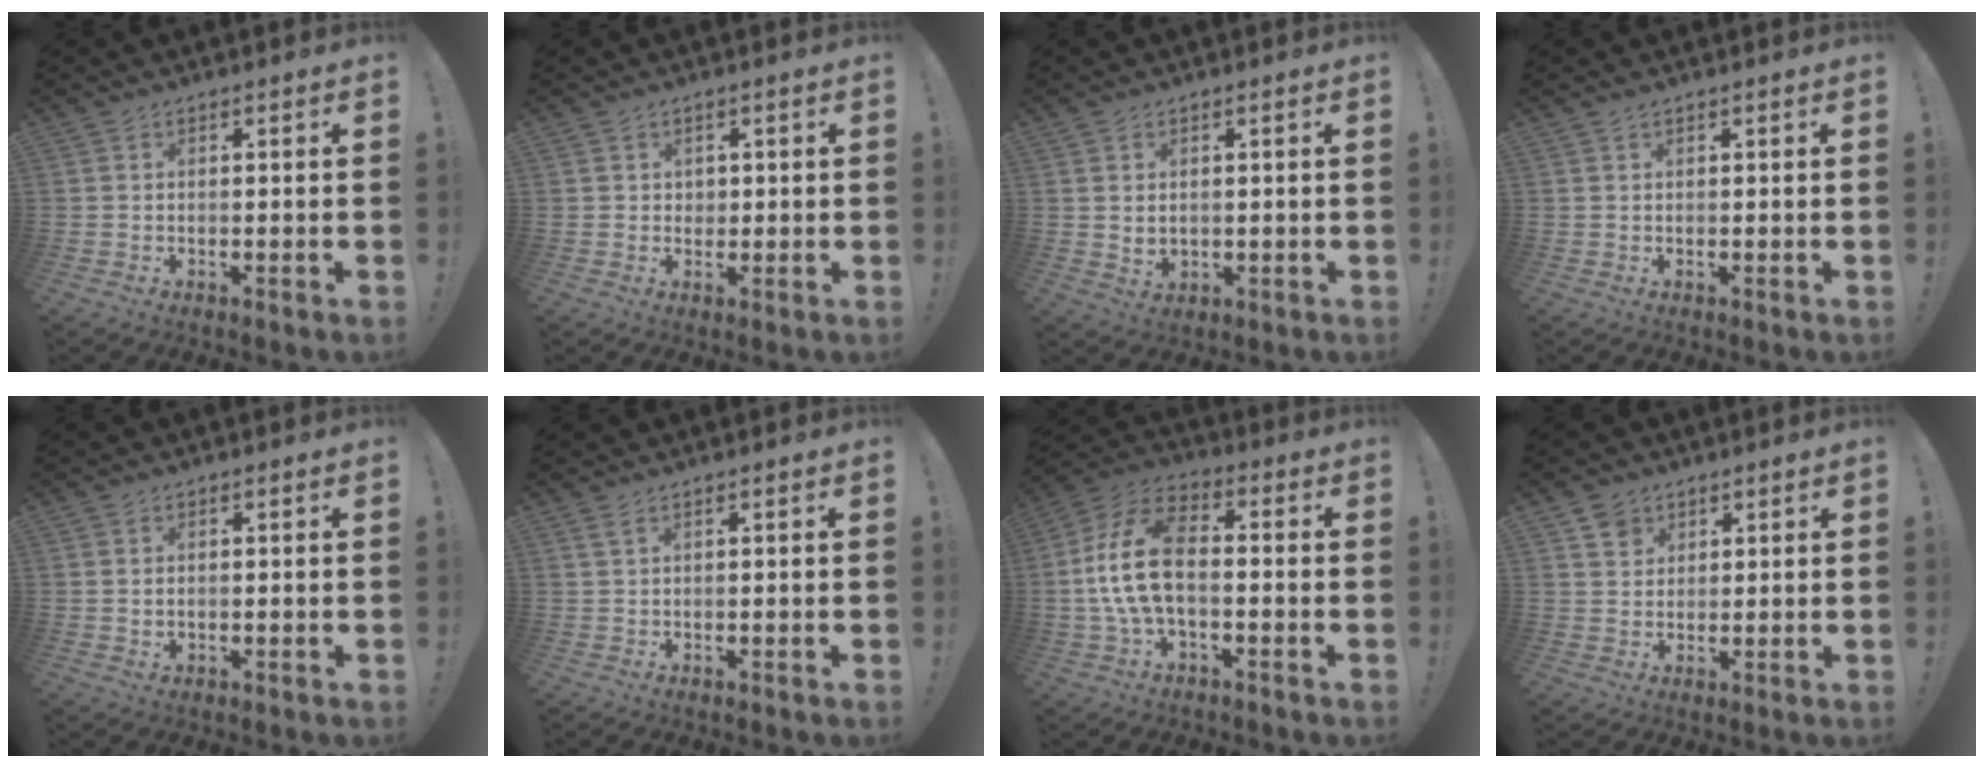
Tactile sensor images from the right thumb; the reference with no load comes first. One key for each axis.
{"total": 1.9, "fx": 0.7, "fy": 1.7, "fz": 0.3, "tx": 0.008, "ty": -0.005, "tz": 0.010}
{"total": 3.3, "fx": 1.5, "fy": 2.0, "fz": 2.1, "tx": -0.041, "ty": -0.012, "tz": 0.024}
{"total": 0.7, "fx": 0.5, "fy": 0.0, "fz": 0.4, "tx": -0.004, "ty": -0.002, "tz": 0.009}
{"total": 0.9, "fx": 0.4, "fy": 0.4, "fz": 0.8, "tx": -0.012, "ty": 0.000, "tz": 0.007}
{"total": 0.6, "fx": 0.3, "fy": 0.0, "fz": 0.5, "tx": -0.019, "ty": 0.004, "tz": 0.007}
{"total": 14.9, "fx": -1.5, "fy": 8.3, "fz": 12.2, "tx": -0.241, "ty": 0.021, "tz": -0.022}
{"total": 4.6, "fx": 2.8, "fy": 3.6, "fz": 0.6, "tx": 0.001, "ty": -0.019, "tz": 0.052}